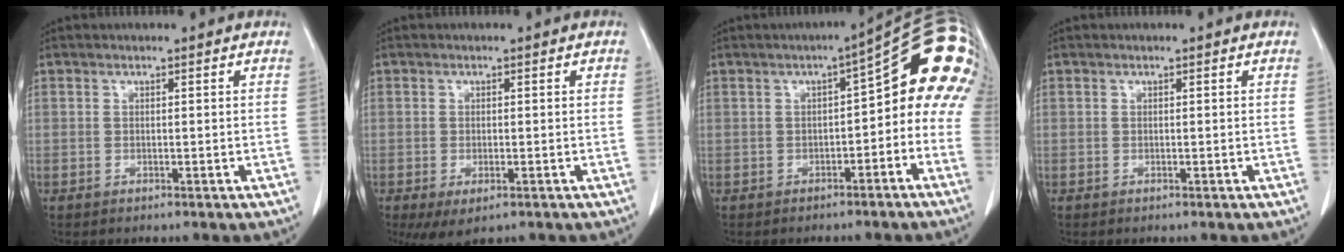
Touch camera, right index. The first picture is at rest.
{"total": 5.0, "force": [-2.6, 2.0, 3.8], "torque": [-0.060, -0.015, -0.036]}
{"total": 14.8, "force": [2.0, 4.7, 13.9], "torque": [-0.185, 0.037, 0.016]}
{"total": 0.0}